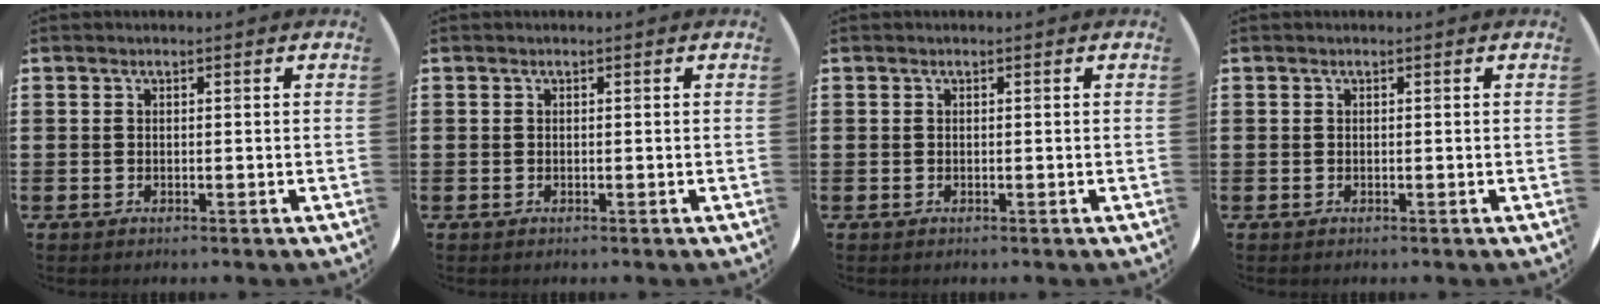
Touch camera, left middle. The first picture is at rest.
{"total": 0.0}
{"total": 0.0}
{"total": 0.0}